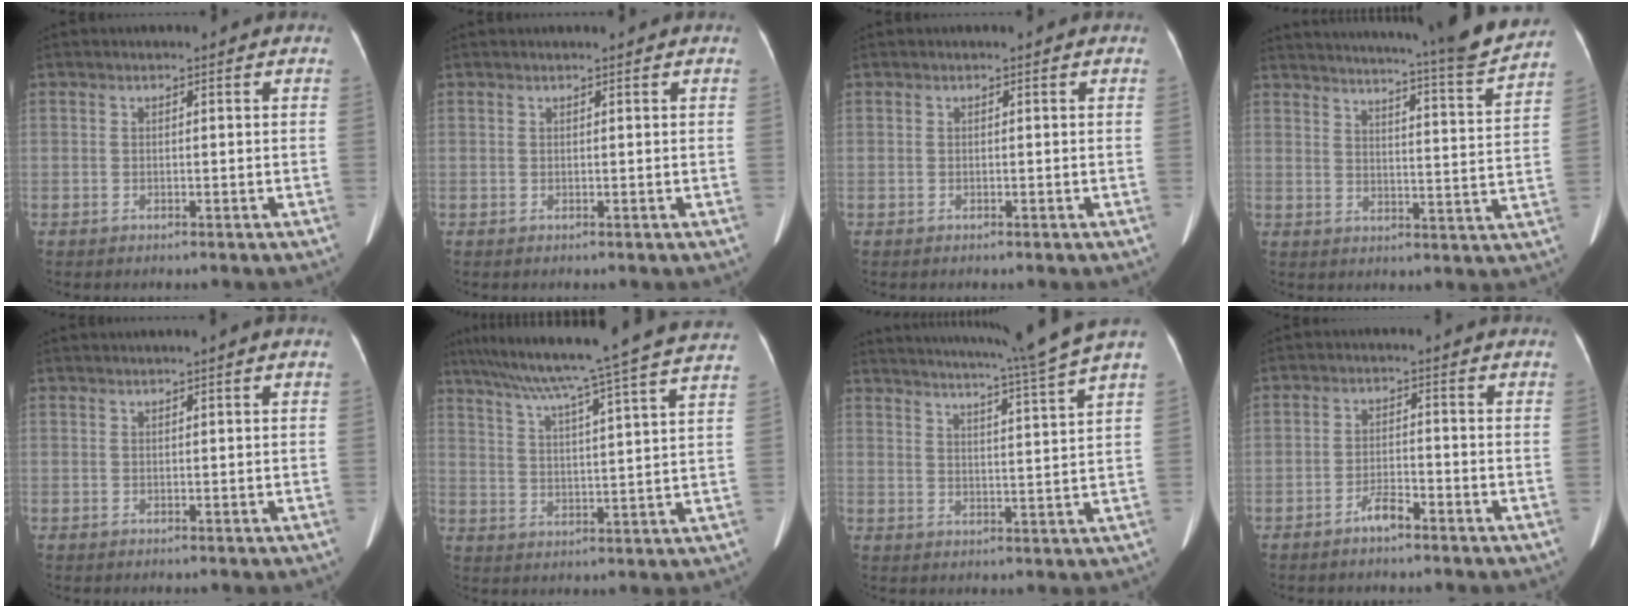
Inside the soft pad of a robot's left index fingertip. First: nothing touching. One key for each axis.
{"total": 0.8, "fx": 0.7, "fy": -0.1, "fz": 0.3, "tx": -0.006, "ty": 0.010, "tz": 0.011}
{"total": 0.0}
{"total": 20.8, "fx": 19.2, "fy": -1.2, "fz": 7.9, "tx": -0.129, "ty": -0.068, "tz": 0.241}
{"total": 0.6, "fx": 0.1, "fy": 0.0, "fz": 0.6, "tx": -0.010, "ty": 0.011, "tz": 0.006}
{"total": 23.3, "fx": 19.8, "fy": -1.5, "fz": 12.3, "tx": -0.217, "ty": -0.018, "tz": 0.266}
{"total": 13.7, "fx": 11.8, "fy": -3.3, "fz": 6.1, "tx": -0.104, "ty": -0.047, "tz": 0.161}
{"total": 3.0, "fx": -2.6, "fy": 0.6, "fz": 1.5, "tx": -0.031, "ty": -0.005, "tz": -0.048}